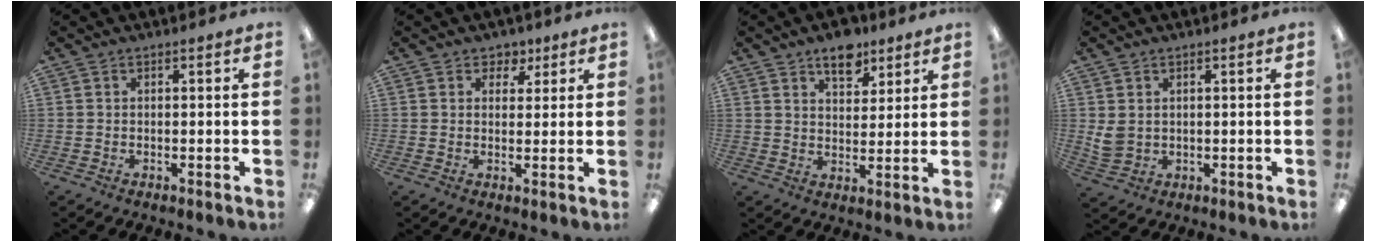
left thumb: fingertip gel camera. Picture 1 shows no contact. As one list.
[{"total": 3.9, "force": [2.3, 3.1, 0.7], "torque": [0.000, -0.005, 0.037]}, {"total": 8.7, "force": [6.3, 4.7, 3.8], "torque": [-0.036, -0.034, 0.108]}, {"total": 3.8, "force": [1.6, 2.9, 1.8], "torque": [-0.036, -0.004, 0.030]}]